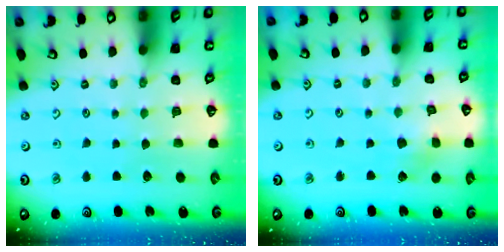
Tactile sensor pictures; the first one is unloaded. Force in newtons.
{"total": 2.9, "press": 2.9, "slide": 0.6}